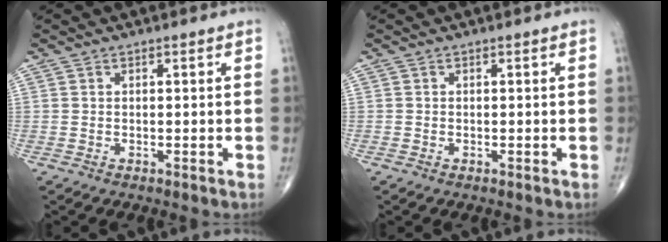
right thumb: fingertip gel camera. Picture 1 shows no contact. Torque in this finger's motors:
{"motor_torque": [0.23, 0.10, 0.12, 0.06, 0.02]}